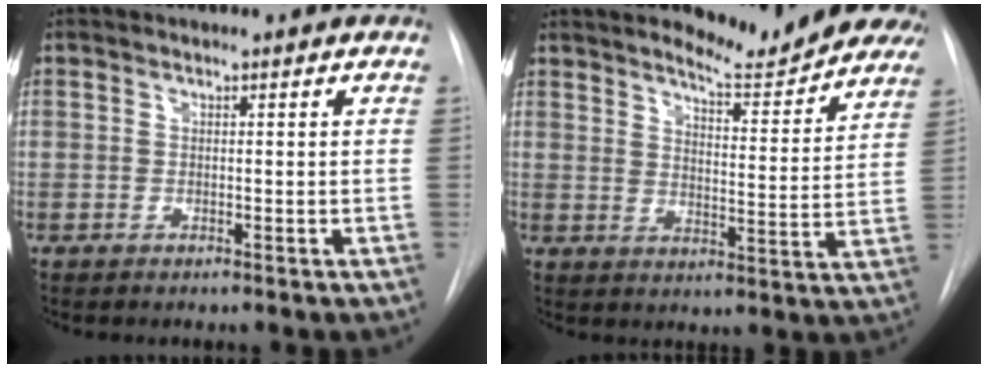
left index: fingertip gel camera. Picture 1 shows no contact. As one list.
[{"total": 11.5, "force": [10.9, 1.1, 3.5], "torque": [-0.041, -0.029, 0.137]}]